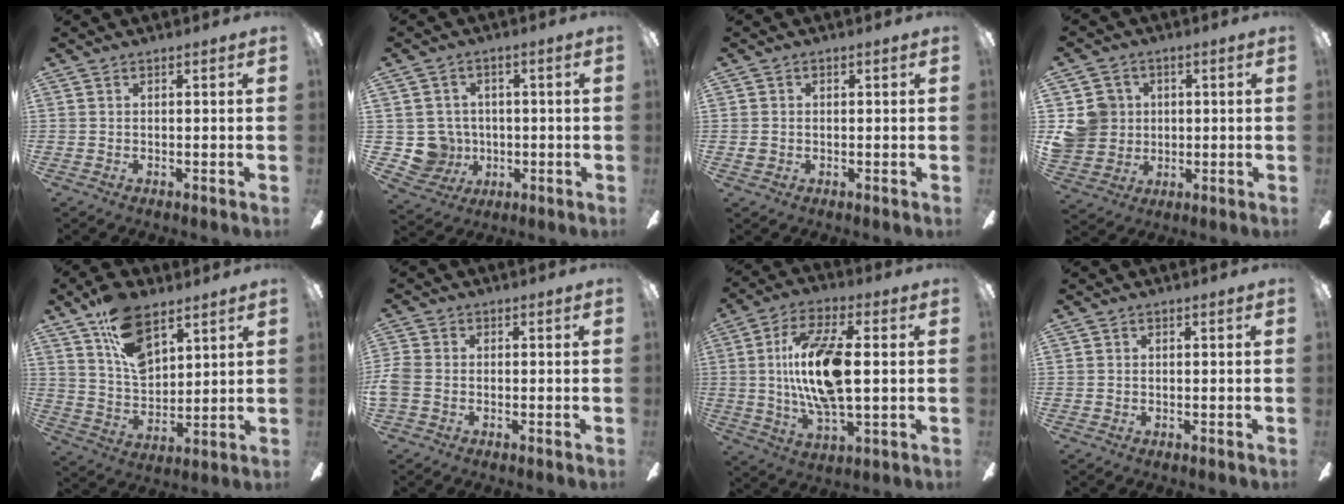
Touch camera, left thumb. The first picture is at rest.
{"total": 7.8, "force": [-0.4, 7.7, 1.2], "torque": [-0.063, 0.003, 0.001]}
{"total": 1.1, "force": [-0.2, 1.1, 0.1], "torque": [-0.002, 0.004, -0.005]}
{"total": 8.9, "force": [1.0, 8.6, 2.0], "torque": [-0.059, 0.011, 0.026]}
{"total": 14.7, "force": [8.8, 8.1, 8.5], "torque": [-0.145, -0.033, 0.164]}
{"total": 3.8, "force": [-1.3, 2.7, 2.3], "torque": [-0.056, 0.005, -0.026]}
{"total": 17.0, "force": [1.6, 7.0, 15.4], "torque": [-0.321, -0.001, 0.021]}
{"total": 0.0}